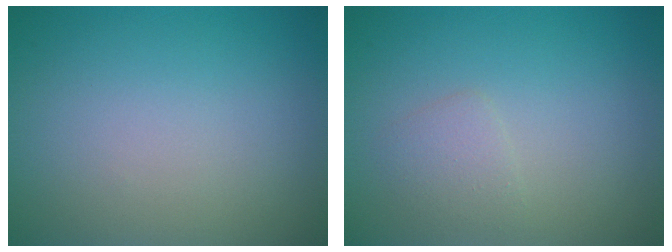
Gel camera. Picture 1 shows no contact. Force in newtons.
{"total": 1.4, "press": 1.4, "slide": 0.1}